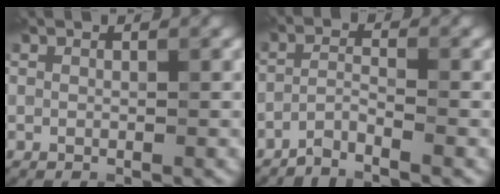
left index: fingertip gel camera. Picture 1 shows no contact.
{"total": 2.0, "force": [-1.8, 0.2, 1.0], "torque": [-0.019, 0.009, -0.047]}